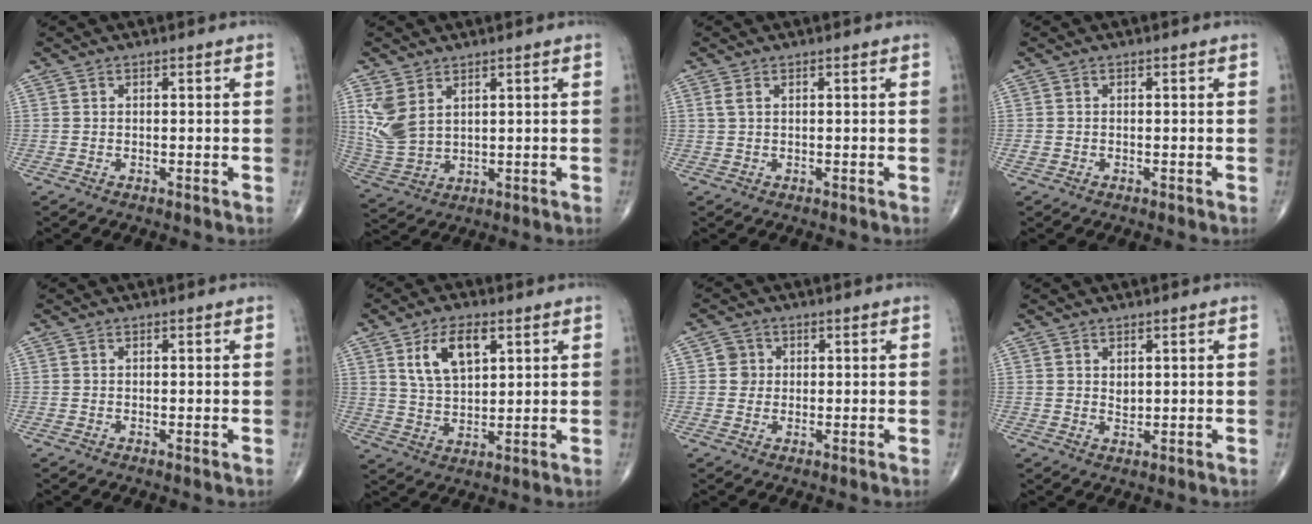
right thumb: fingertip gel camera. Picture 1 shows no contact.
{"total": 7.8, "force": [3.4, 4.7, 5.1], "torque": [-0.113, -0.011, 0.085]}
{"total": 1.2, "force": [0.4, 0.5, 1.0], "torque": [-0.028, 0.010, 0.013]}
{"total": 0.5, "force": [-0.2, 0.3, 0.3], "torque": [-0.011, 0.000, -0.006]}
{"total": 0.0}
{"total": 9.4, "force": [4.0, 4.8, 6.9], "torque": [-0.111, -0.013, 0.080]}
{"total": 2.8, "force": [0.4, 2.8, 0.5], "torque": [0.012, 0.004, 0.002]}
{"total": 1.5, "force": [0.7, 1.0, 1.0], "torque": [-0.012, -0.007, 0.015]}